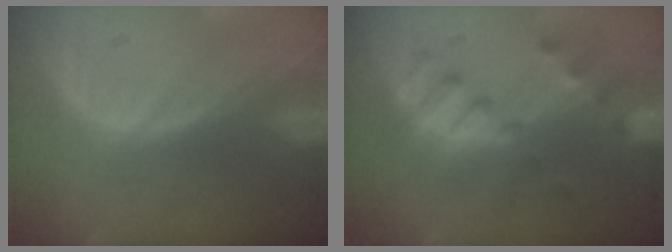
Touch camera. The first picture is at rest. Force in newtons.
{"total": 7.6, "press": 6.8, "slide": 3.5}